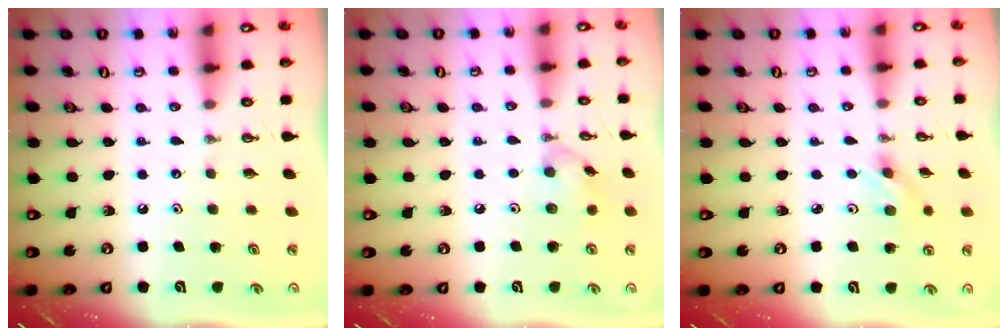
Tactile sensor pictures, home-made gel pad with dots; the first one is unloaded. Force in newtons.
{"total": 7.8, "press": 7.8, "slide": 0.8}
{"total": 2.8, "press": 2.4, "slide": 1.4}